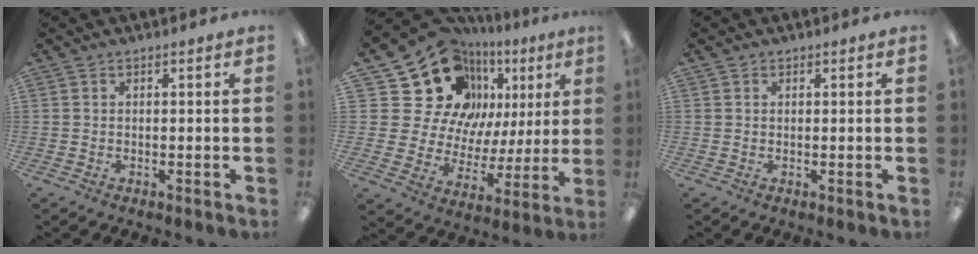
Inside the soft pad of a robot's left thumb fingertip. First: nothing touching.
{"total": 23.1, "force": [12.1, 16.3, 11.1], "torque": [-0.215, -0.073, 0.239]}
{"total": 0.6, "force": [0.3, 0.6, 0.1], "torque": [-0.003, 0.002, 0.005]}